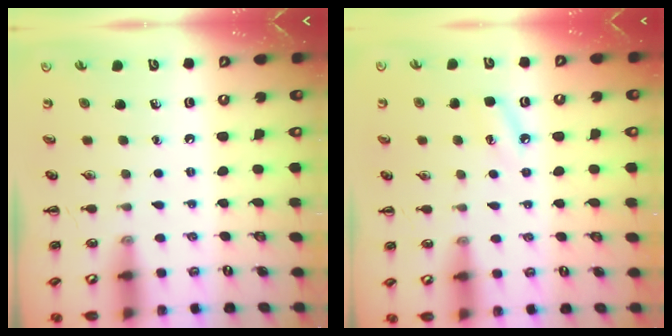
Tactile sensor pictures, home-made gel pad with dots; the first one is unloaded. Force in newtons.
{"total": 4.5, "press": 4.3, "slide": 1.4}